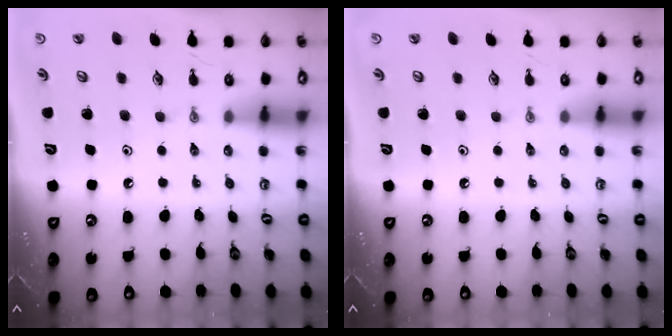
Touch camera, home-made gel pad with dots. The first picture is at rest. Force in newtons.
{"total": 0.0}